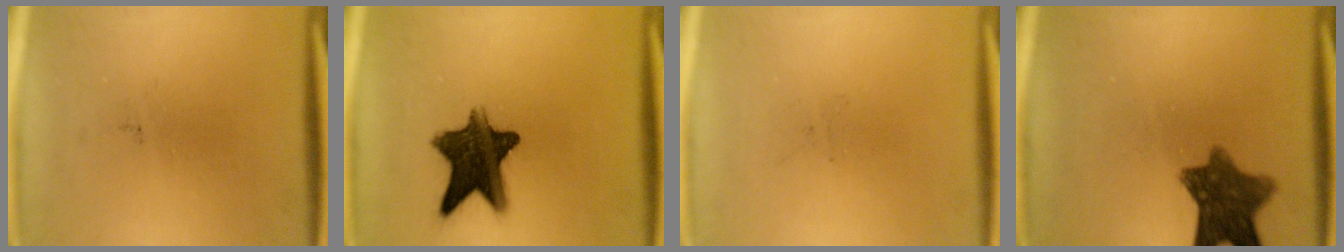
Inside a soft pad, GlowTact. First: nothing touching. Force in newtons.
{"total": 12.2}
{"total": 0.0}
{"total": 9.2}